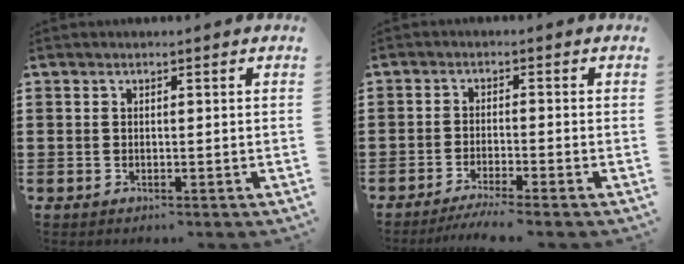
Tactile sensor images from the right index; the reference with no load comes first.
{"total": 2.6, "force": [-2.3, -0.3, 1.1], "torque": [-0.020, -0.001, -0.045]}